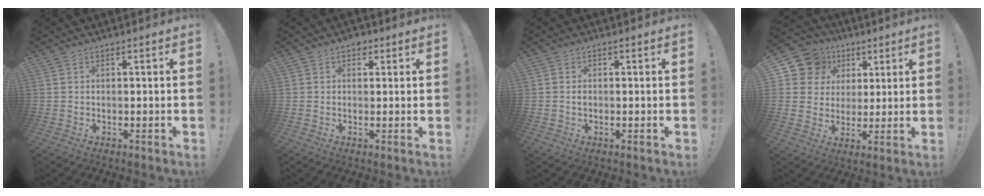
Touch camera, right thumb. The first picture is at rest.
{"total": 2.5, "force": [1.0, 1.9, 1.3], "torque": [-0.004, -0.004, 0.015]}
{"total": 0.7, "force": [-0.3, 0.5, 0.5], "torque": [-0.016, 0.005, -0.004]}
{"total": 11.7, "force": [5.5, 9.8, 3.2], "torque": [-0.056, -0.031, 0.115]}